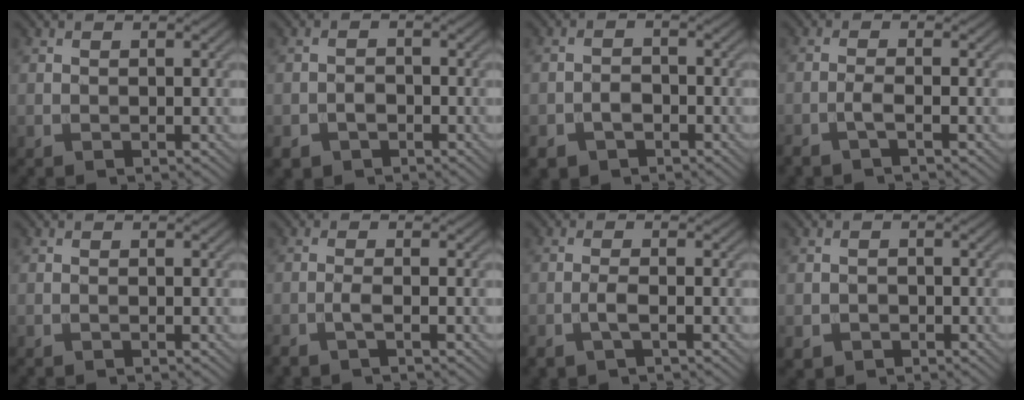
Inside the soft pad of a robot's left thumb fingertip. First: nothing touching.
{"total": 2.7, "force": [-1.5, 1.9, 1.2], "torque": [-0.021, -0.003, -0.031]}
{"total": 3.4, "force": [-2.0, 2.3, 1.5], "torque": [-0.025, -0.001, -0.043]}
{"total": 2.0, "force": [-1.2, 0.2, 1.6], "torque": [-0.036, 0.006, -0.032]}
{"total": 0.0}
{"total": 1.7, "force": [-0.9, 0.1, 1.4], "torque": [-0.033, 0.006, -0.026]}
{"total": 2.2, "force": [-1.0, 0.5, 1.9], "torque": [-0.043, 0.004, -0.025]}
{"total": 1.8, "force": [-1.0, 1.5, 0.4], "torque": [-0.005, -0.006, -0.021]}